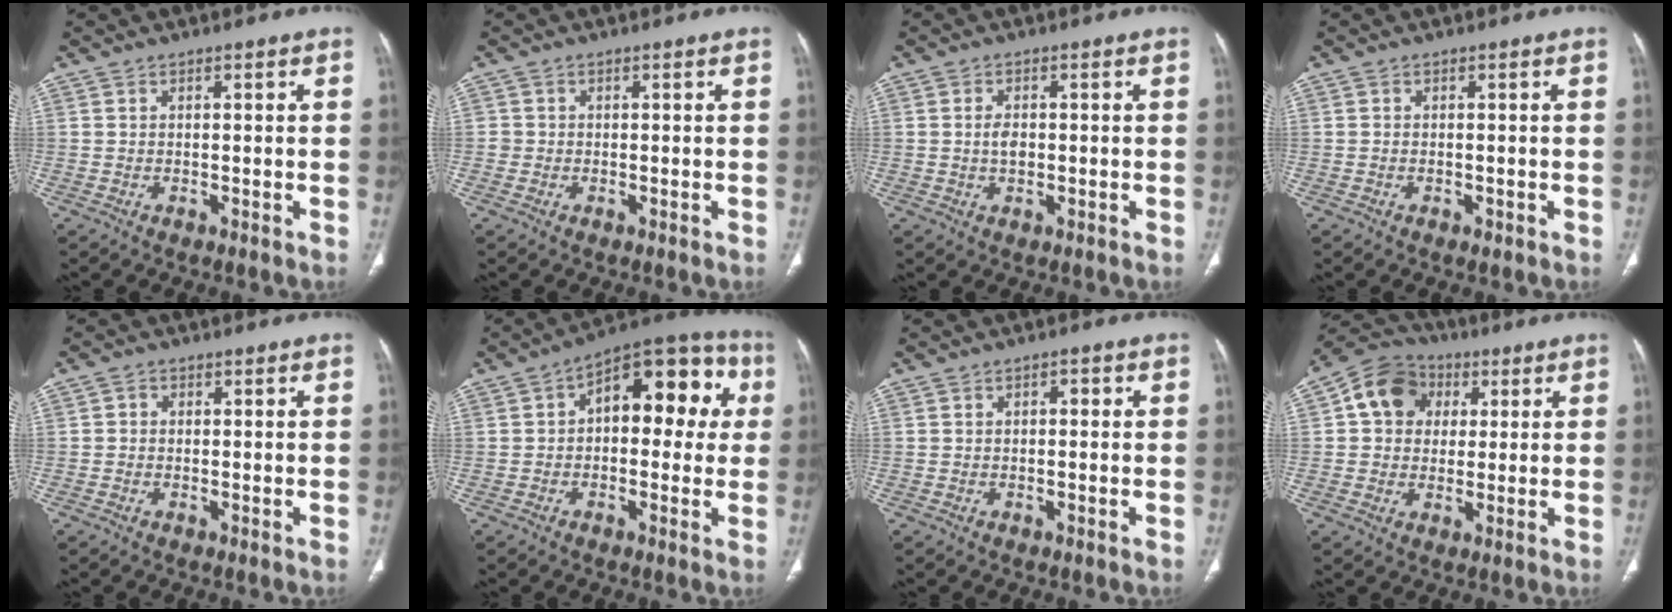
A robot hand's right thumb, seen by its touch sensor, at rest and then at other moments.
{"total": 1.2, "force": [-0.2, 1.2, 0.1], "torque": [0.006, 0.005, -0.004]}
{"total": 2.6, "force": [-0.1, 1.6, 2.0], "torque": [-0.031, 0.000, -0.003]}
{"total": 0.8, "force": [-0.3, 0.5, 0.5], "torque": [-0.011, 0.000, -0.003]}
{"total": 1.0, "force": [0.0, 1.0, 0.4], "torque": [-0.001, 0.003, -0.004]}
{"total": 16.3, "force": [3.0, 9.0, 13.3], "torque": [-0.117, 0.039, 0.030]}
{"total": 1.2, "force": [0.2, 0.7, 1.0], "torque": [-0.006, 0.003, -0.001]}
{"total": 10.9, "force": [2.7, 9.2, 5.2], "torque": [-0.068, 0.010, 0.034]}